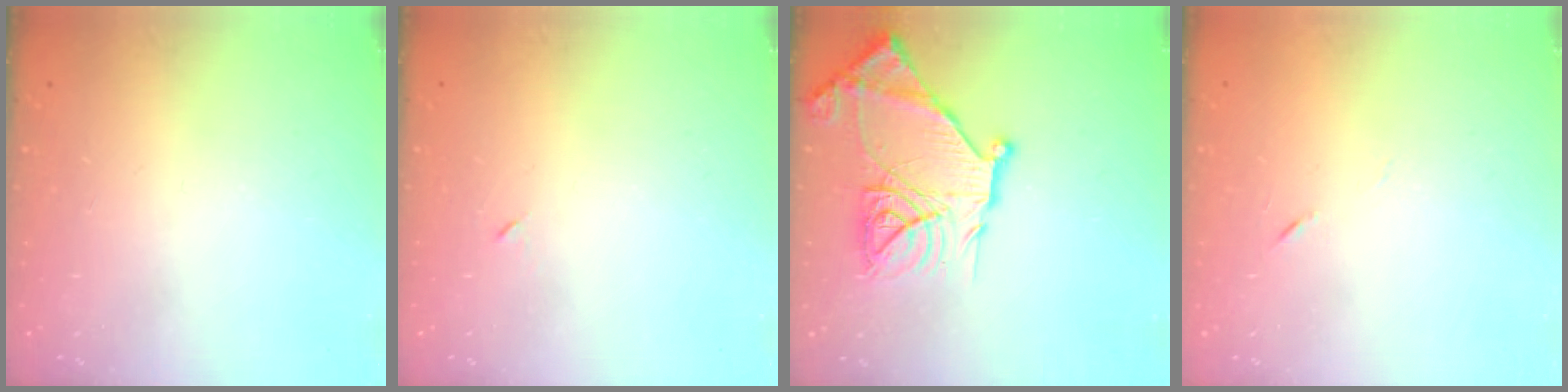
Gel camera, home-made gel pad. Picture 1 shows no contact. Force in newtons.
{"total": 3.3, "press": 3.2, "slide": 0.7}
{"total": 22.8, "press": 22.6, "slide": 2.3}
{"total": 3.8, "press": 3.7, "slide": 1.1}